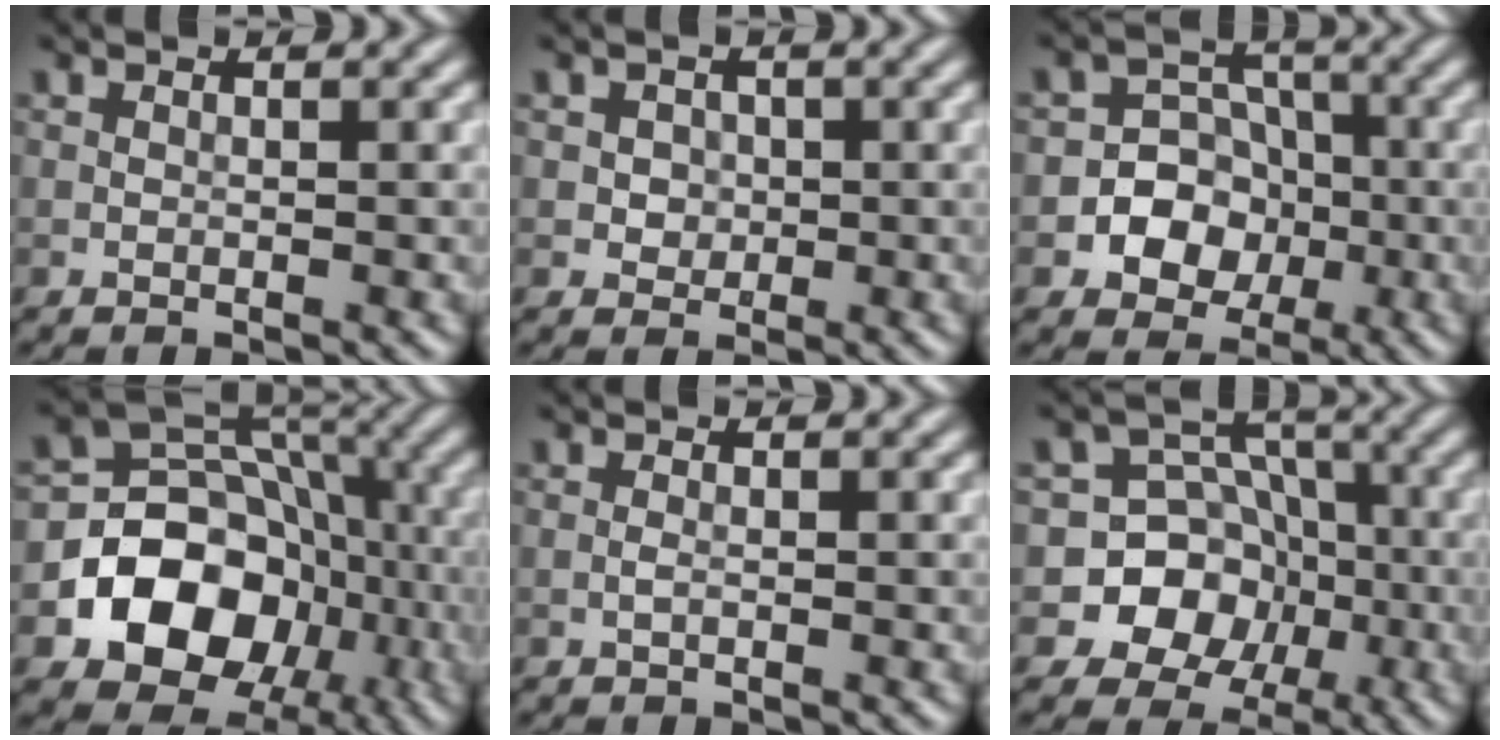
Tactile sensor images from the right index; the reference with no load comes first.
{"total": 1.5, "force": [0.1, 1.4, 0.5], "torque": [0.000, -0.001, 0.005]}
{"total": 6.3, "force": [-1.7, 5.7, 2.0], "torque": [-0.004, 0.018, -0.054]}
{"total": 10.7, "force": [-3.2, 8.6, 5.6], "torque": [-0.080, 0.000, -0.063]}
{"total": 0.5, "force": [-0.2, 0.1, 0.5], "torque": [-0.012, 0.000, -0.005]}
{"total": 8.7, "force": [-2.6, 8.0, 2.2], "torque": [-0.022, 0.017, -0.073]}